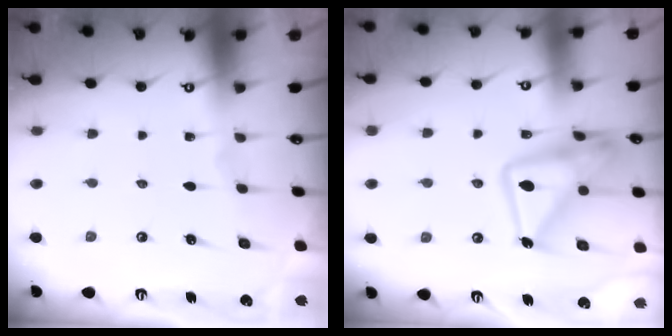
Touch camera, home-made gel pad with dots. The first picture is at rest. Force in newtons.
{"total": 17.3, "press": 17.2, "slide": 1.3}